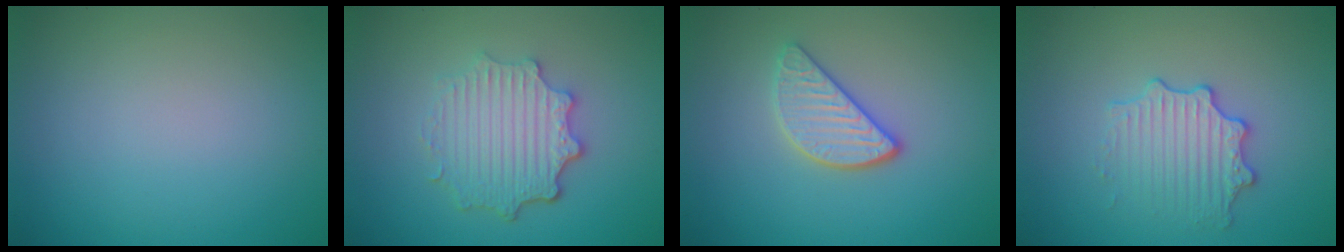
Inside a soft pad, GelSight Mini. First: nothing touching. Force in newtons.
{"total": 4.7, "press": 3.7, "slide": 2.9}
{"total": 3.1, "press": 2.8, "slide": 1.4}
{"total": 2.9, "press": 2.8, "slide": 0.7}